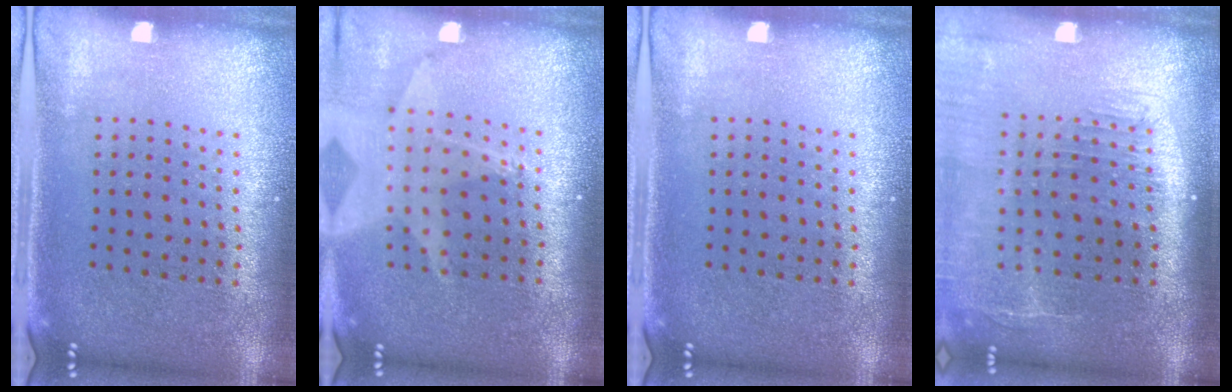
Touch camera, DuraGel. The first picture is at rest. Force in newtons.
{"total": 2.0, "press": 1.5, "slide": 1.2}
{"total": 0.0}
{"total": 2.1, "press": 1.7, "slide": 1.1}